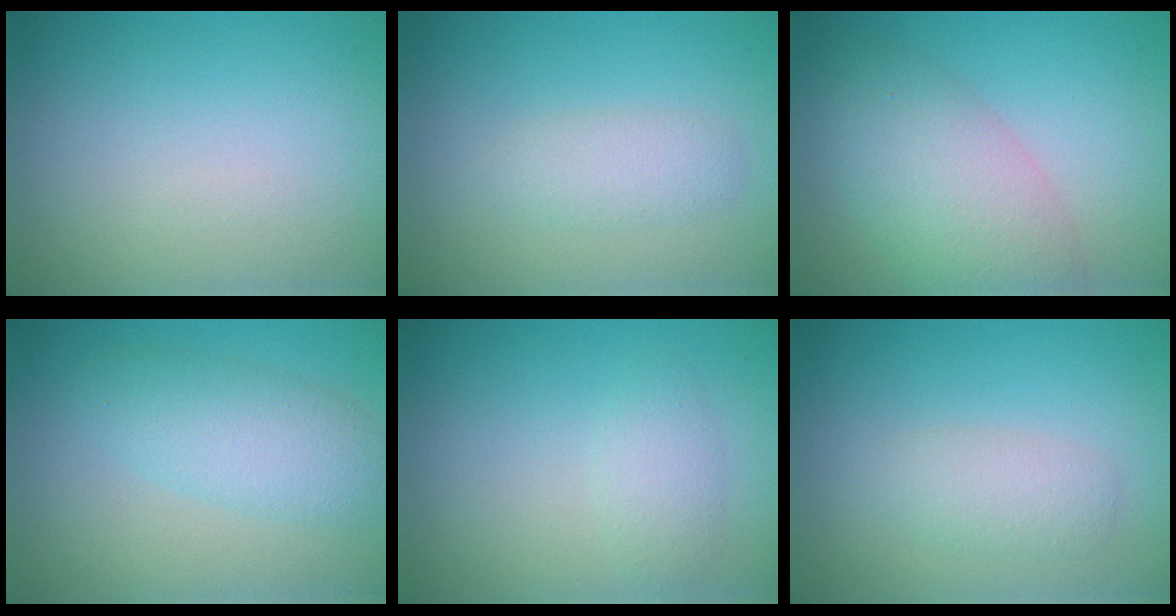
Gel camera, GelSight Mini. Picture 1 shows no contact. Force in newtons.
{"total": 2.1, "press": 2.1, "slide": 0.0}
{"total": 6.0, "press": 6.0, "slide": 0.1}
{"total": 3.9, "press": 3.9, "slide": 0.1}
{"total": 1.8, "press": 1.8, "slide": 0.2}
{"total": 2.1, "press": 2.1, "slide": 0.1}